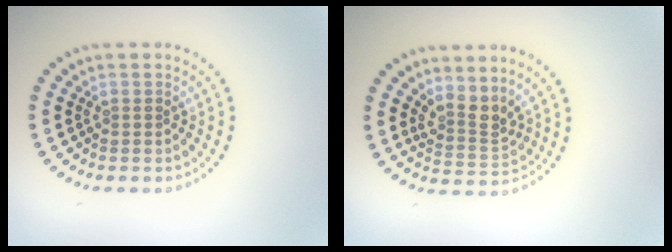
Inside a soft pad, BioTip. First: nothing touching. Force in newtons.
{"total": 2.7, "press": 1.9, "slide": 1.9}